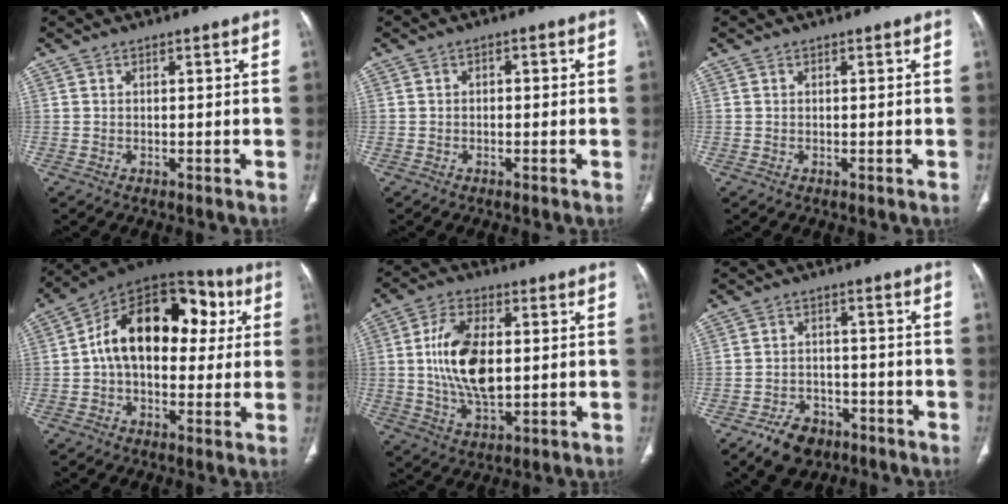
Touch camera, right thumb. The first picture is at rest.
{"total": 1.1, "force": [-0.2, 0.8, 0.7], "torque": [-0.002, 0.004, -0.009]}
{"total": 0.0}
{"total": 21.0, "force": [3.4, 13.2, 16.0], "torque": [-0.214, 0.038, 0.040]}
{"total": 14.1, "force": [1.4, 8.0, 11.6], "torque": [-0.204, -0.004, 0.029]}
{"total": 8.1, "force": [-5.2, 5.2, 3.4], "torque": [-0.040, 0.031, -0.081]}